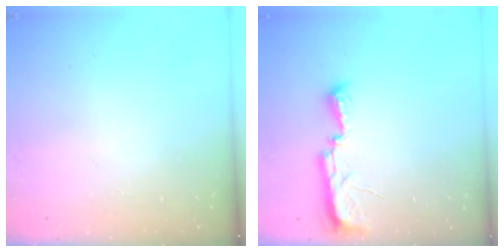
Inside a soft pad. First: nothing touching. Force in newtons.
{"total": 7.7, "press": 7.7, "slide": 0.7}